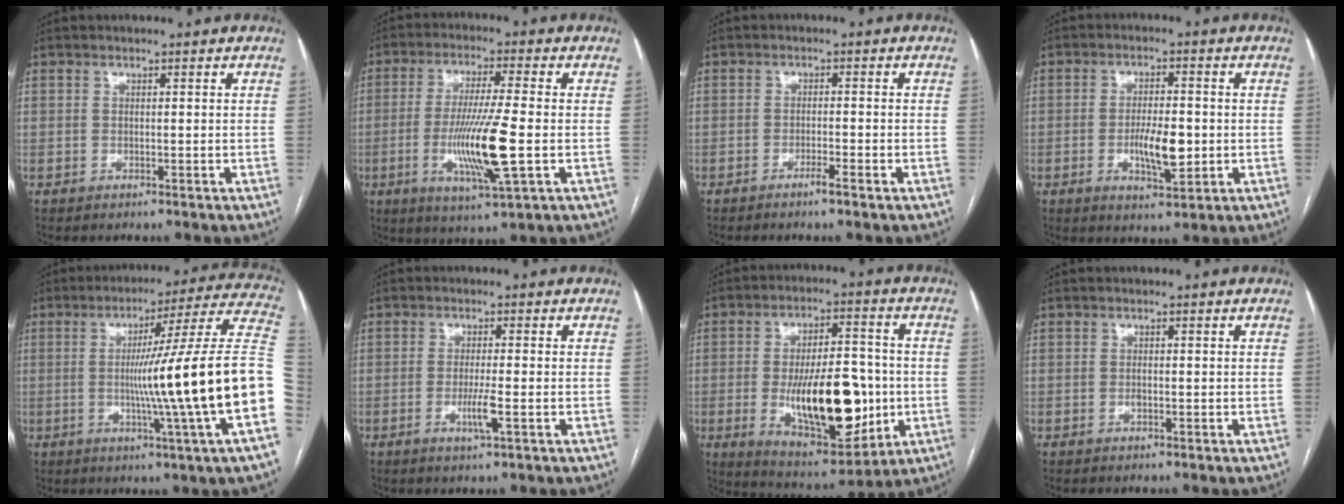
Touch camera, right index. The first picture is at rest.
{"total": 11.8, "force": [-2.5, 0.2, 11.5], "torque": [-0.223, -0.019, -0.047]}
{"total": 2.2, "force": [-1.5, -0.2, 1.5], "torque": [-0.027, 0.000, -0.027]}
{"total": 6.7, "force": [-1.2, 2.0, 6.2], "torque": [-0.111, -0.006, -0.017]}
{"total": 22.6, "force": [-3.4, -3.0, 22.2], "torque": [-0.250, 0.002, -0.072]}
{"total": 3.5, "force": [-1.1, -0.1, 3.3], "torque": [-0.064, -0.008, -0.021]}
{"total": 18.7, "force": [-3.1, 6.8, 17.1], "torque": [-0.280, -0.002, -0.035]}
{"total": 0.6, "force": [-0.2, 0.3, 0.5], "torque": [-0.013, 0.000, -0.004]}